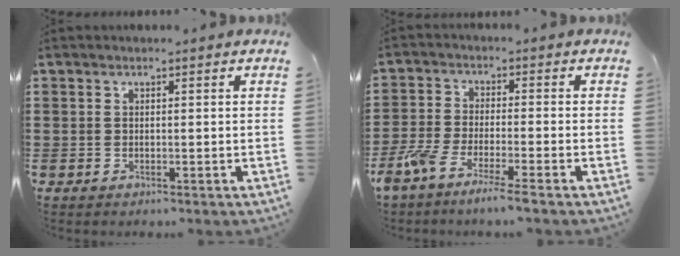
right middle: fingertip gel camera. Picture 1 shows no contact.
{"total": 5.2, "force": [-4.2, -0.1, 3.0], "torque": [-0.077, -0.019, -0.085]}